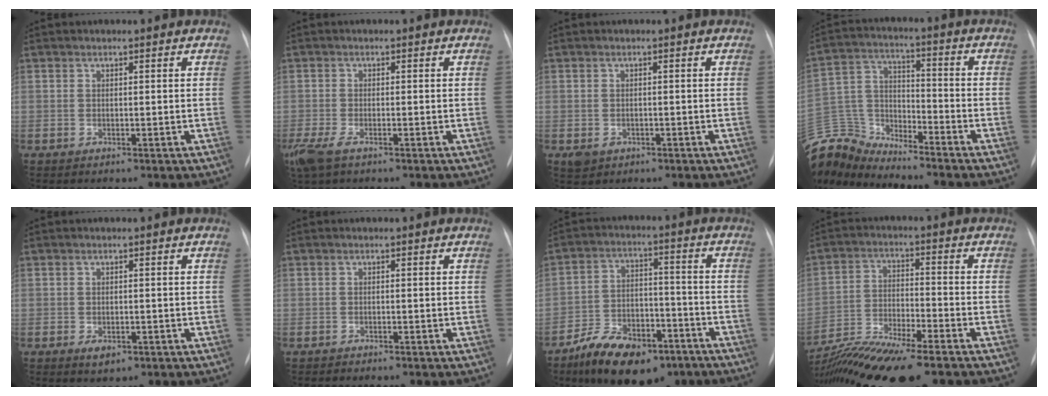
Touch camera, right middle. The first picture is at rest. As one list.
[{"total": 4.7, "force": [-2.9, 1.8, 3.3], "torque": [-0.079, -0.013, -0.052]}, {"total": 2.2, "force": [-1.0, 1.9, 0.8], "torque": [-0.011, 0.001, -0.006]}, {"total": 13.4, "force": [-13.1, 2.5, 1.1], "torque": [-0.033, 0.045, -0.253]}, {"total": 2.2, "force": [-1.0, 1.3, 1.4], "torque": [-0.020, 0.000, -0.006]}, {"total": 0.7, "force": [-0.7, 0.2, 0.2], "torque": [-0.008, -0.002, -0.012]}, {"total": 14.3, "force": [-9.5, 6.8, 8.2], "torque": [-0.132, 0.010, -0.155]}, {"total": 14.0, "force": [-11.4, 1.5, 8.0], "torque": [-0.154, -0.015, -0.197]}]